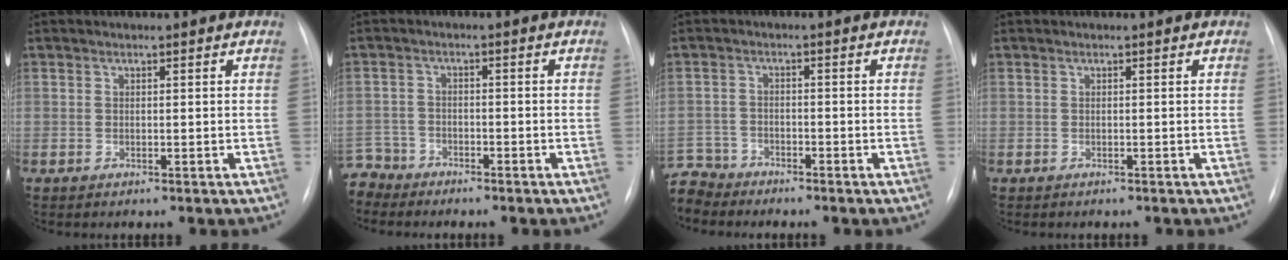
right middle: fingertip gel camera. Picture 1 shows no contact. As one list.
[{"total": 5.2, "force": [-4.7, 2.0, -0.8], "torque": [0.022, -0.003, -0.094]}, {"total": 5.9, "force": [-5.6, 1.9, -0.5], "torque": [0.012, 0.002, -0.113]}, {"total": 1.0, "force": [-0.9, 0.3, 0.4], "torque": [-0.009, -0.001, -0.010]}]